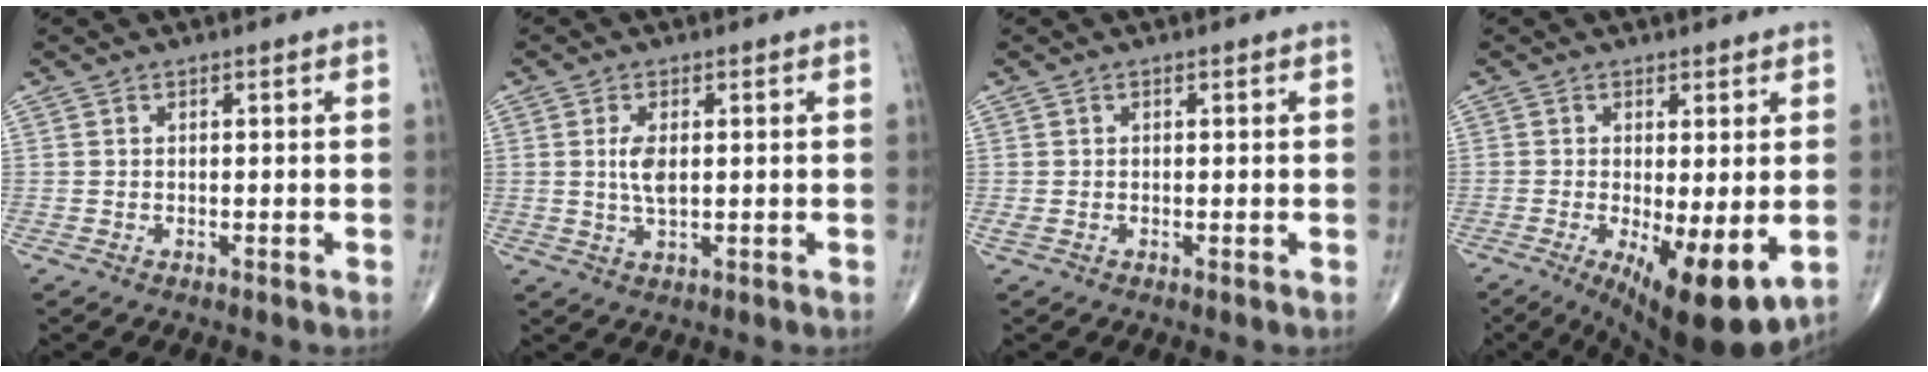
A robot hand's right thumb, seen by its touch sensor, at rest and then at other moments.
{"total": 4.1, "force": [0.6, 1.7, 3.6], "torque": [-0.075, -0.007, 0.013]}
{"total": 1.0, "force": [-0.2, 0.4, 0.9], "torque": [-0.024, -0.004, -0.005]}
{"total": 12.4, "force": [-3.2, 3.7, 11.3], "torque": [-0.169, -0.026, -0.037]}